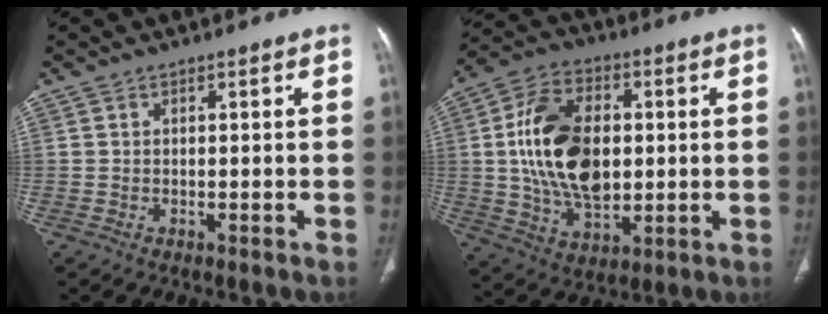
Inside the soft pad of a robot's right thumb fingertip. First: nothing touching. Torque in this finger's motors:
{"motor_torque": [2.46, 2.54, 1.67, -0.14, 0.24]}